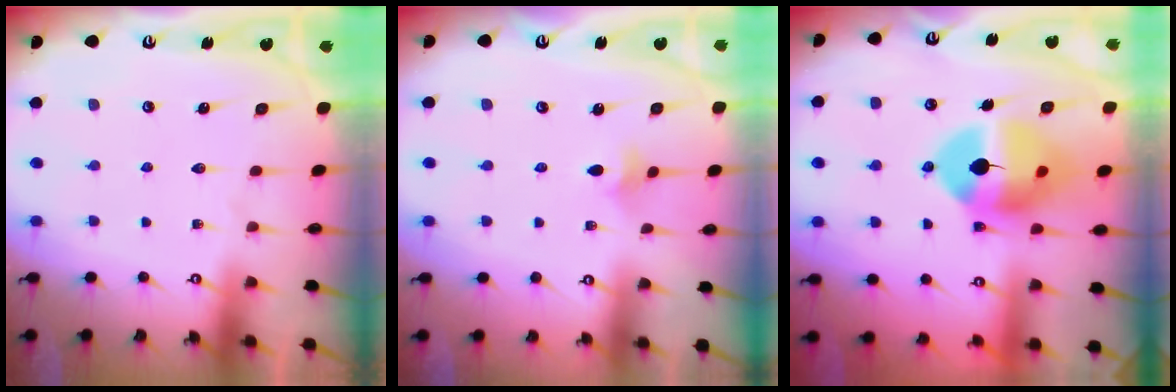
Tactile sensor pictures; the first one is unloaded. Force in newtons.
{"total": 2.3, "press": 2.2, "slide": 0.5}
{"total": 12.7, "press": 12.6, "slide": 1.7}